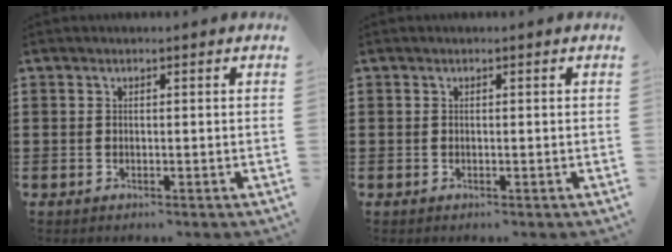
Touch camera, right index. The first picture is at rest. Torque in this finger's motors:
{"motor_torque": [0.18, 0.17, 0.00, 0.00]}